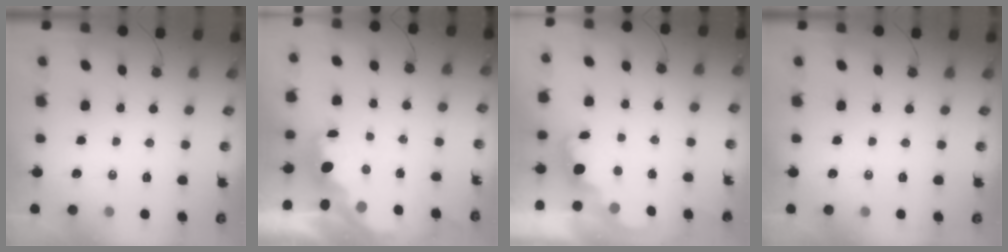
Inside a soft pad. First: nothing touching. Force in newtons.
{"total": 2.8, "press": 2.8, "slide": 0.5}
{"total": 2.4, "press": 2.3, "slide": 0.5}
{"total": 0.0}